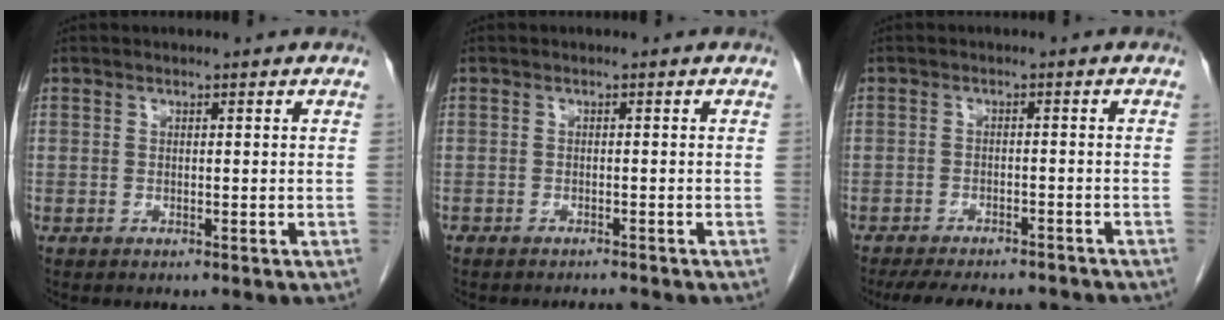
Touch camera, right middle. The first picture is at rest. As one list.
[{"total": 1.3, "force": [-1.3, 0.0, 0.1], "torque": [-0.004, -0.005, -0.018]}, {"total": 12.3, "force": [-10.8, 3.4, 4.8], "torque": [-0.087, -0.003, -0.141]}]